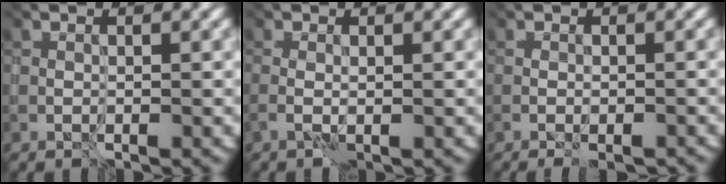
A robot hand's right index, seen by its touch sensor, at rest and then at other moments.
{"total": 0.7, "force": [-0.2, 0.1, 0.6], "torque": [-0.021, -0.001, -0.005]}
{"total": 2.0, "force": [-1.2, 0.9, 1.2], "torque": [-0.010, 0.000, -0.008]}